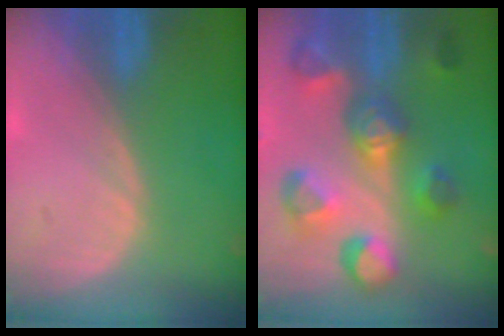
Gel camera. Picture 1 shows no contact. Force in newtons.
{"total": 11.0, "press": 9.9, "slide": 4.7}